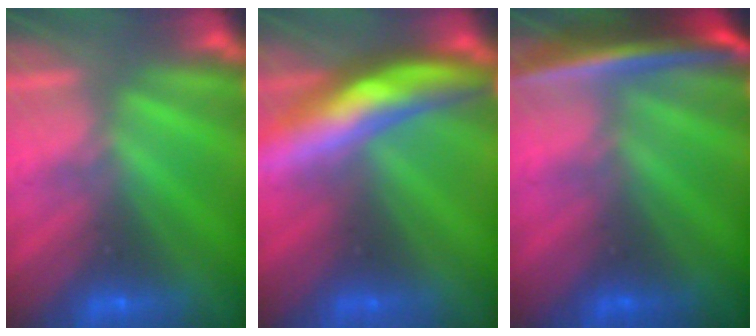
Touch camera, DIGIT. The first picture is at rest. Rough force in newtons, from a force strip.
{"total": 7.5}
{"total": 5.9}